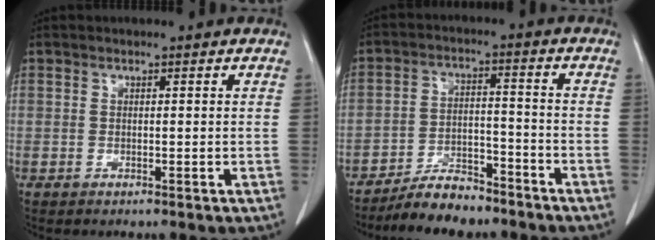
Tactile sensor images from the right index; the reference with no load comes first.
{"total": 7.8, "force": [-6.9, 2.2, 2.9], "torque": [-0.051, -0.001, -0.120]}